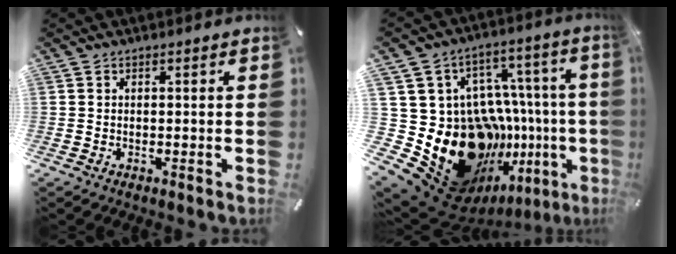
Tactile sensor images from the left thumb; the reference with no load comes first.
{"total": 27.2, "force": [-9.0, 20.2, 15.9], "torque": [-0.219, -0.021, -0.069]}